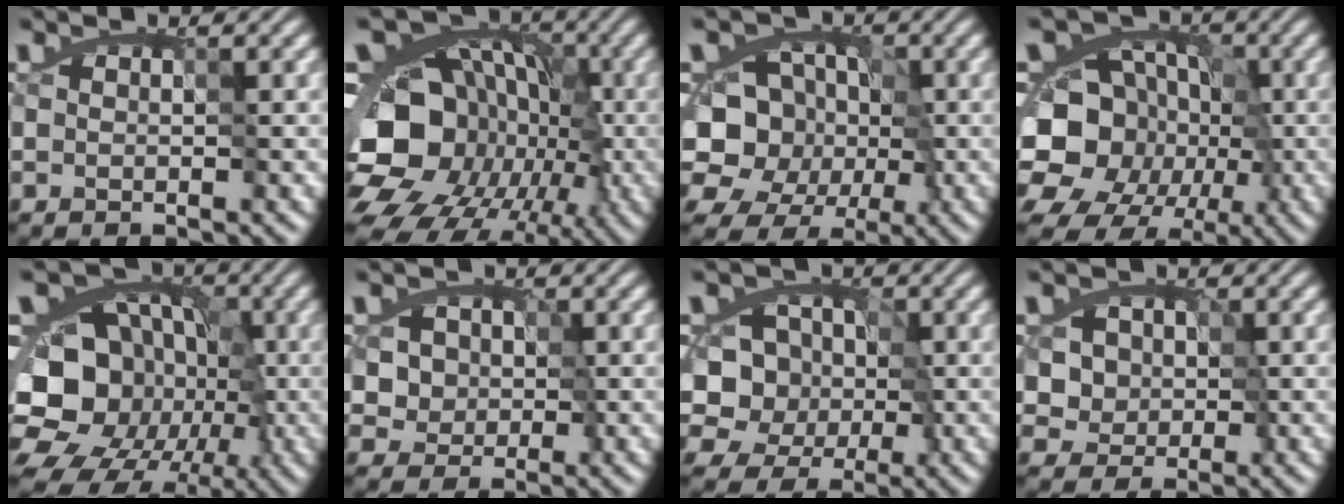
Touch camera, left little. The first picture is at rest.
{"total": 17.8, "force": [-5.8, 15.0, 7.7], "torque": [-0.149, 0.002, -0.119]}
{"total": 9.1, "force": [-3.4, 7.8, 3.2], "torque": [-0.035, 0.007, -0.082]}
{"total": 15.8, "force": [-6.3, 13.4, 5.7], "torque": [-0.105, -0.030, -0.122]}
{"total": 17.7, "force": [-6.2, 15.5, 6.0], "torque": [-0.119, 0.005, -0.135]}
{"total": 3.6, "force": [-0.2, 3.3, 1.4], "torque": [-0.020, -0.001, -0.001]}
{"total": 7.7, "force": [-3.1, 6.6, 2.6], "torque": [-0.027, 0.020, -0.072]}
{"total": 4.1, "force": [-0.1, 3.7, 1.7], "torque": [-0.018, 0.002, -0.001]}